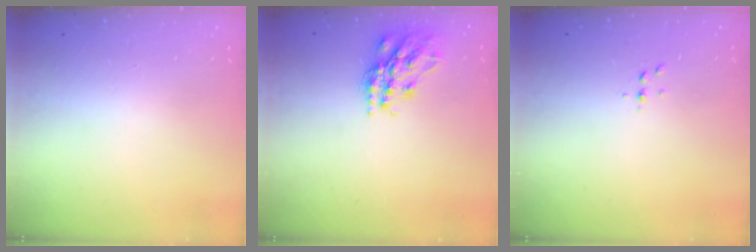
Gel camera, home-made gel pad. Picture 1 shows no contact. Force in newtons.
{"total": 17.8, "press": 17.8, "slide": 1.3}
{"total": 2.6, "press": 2.6, "slide": 0.3}